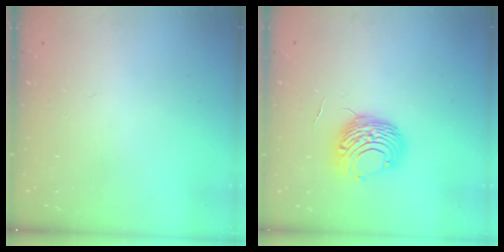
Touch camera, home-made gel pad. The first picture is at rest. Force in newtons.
{"total": 10.2, "press": 10.2, "slide": 0.8}